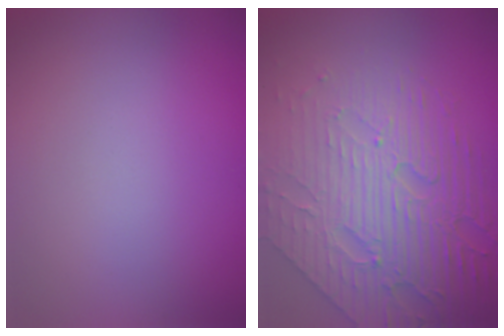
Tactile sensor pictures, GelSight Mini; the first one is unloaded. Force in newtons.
{"total": 7.4, "press": 5.6, "slide": 4.8}